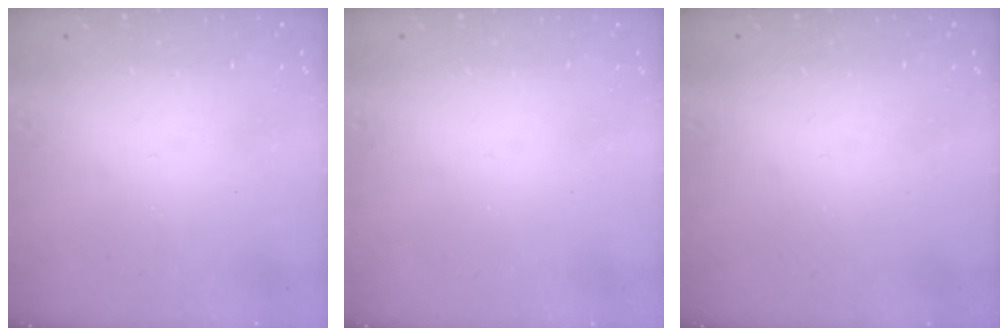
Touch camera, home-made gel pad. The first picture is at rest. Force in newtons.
{"total": 0.0}
{"total": 0.0}